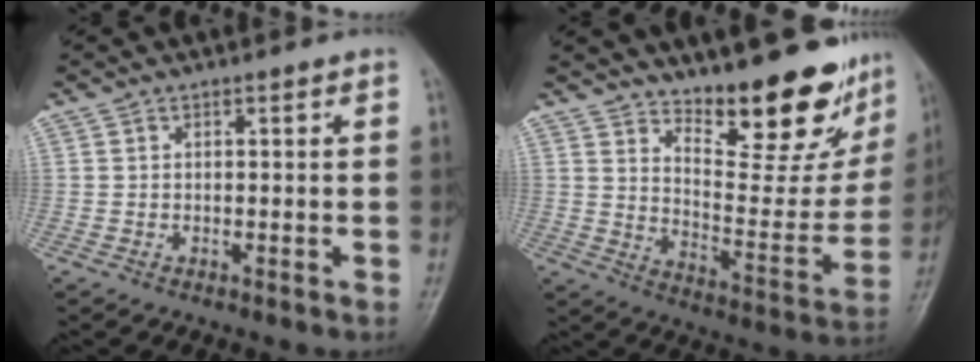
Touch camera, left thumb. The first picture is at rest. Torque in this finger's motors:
{"motor_torque": [0.83, 0.14, 1.44, -1.34, 0.16]}